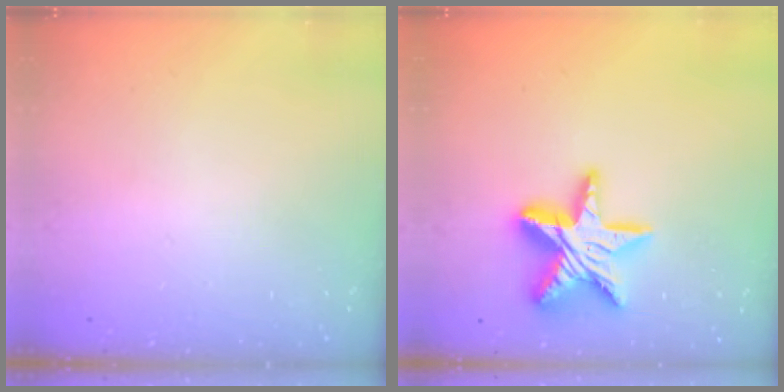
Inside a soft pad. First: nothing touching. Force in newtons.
{"total": 16.1, "press": 16.1, "slide": 1.2}